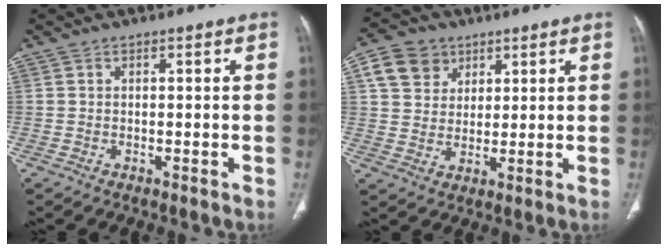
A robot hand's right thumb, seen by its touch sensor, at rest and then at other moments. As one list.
[{"total": 8.8, "force": [4.0, 7.1, 3.1], "torque": [-0.035, -0.006, 0.076]}]